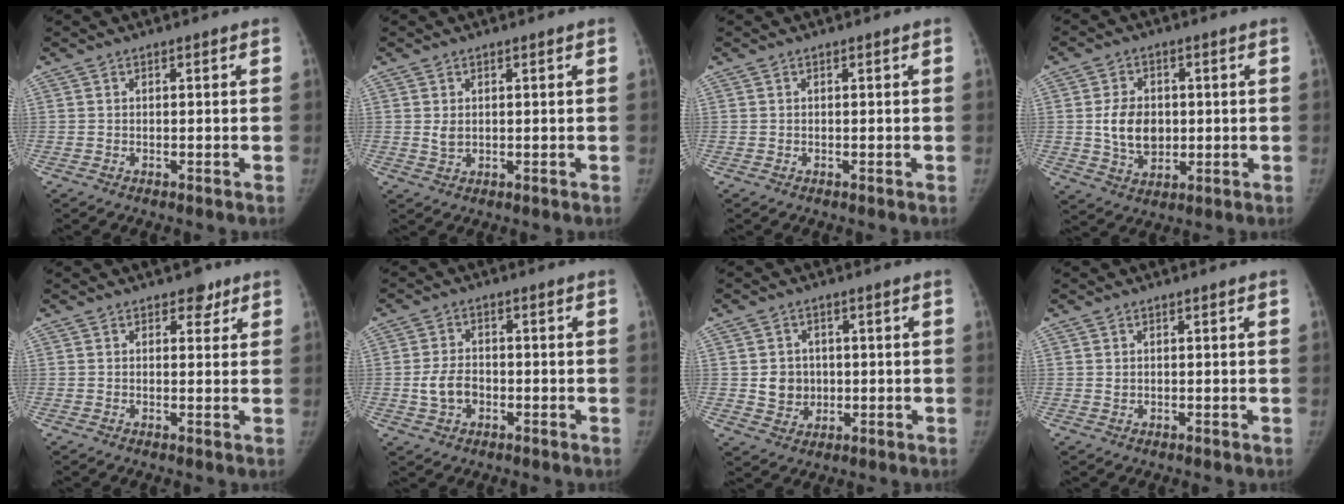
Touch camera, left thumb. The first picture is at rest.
{"total": 1.9, "force": [0.5, 1.3, 1.4], "torque": [-0.021, -0.006, 0.014]}
{"total": 0.0}
{"total": 8.7, "force": [0.4, 6.5, 5.9], "torque": [-0.079, -0.007, 0.013]}
{"total": 2.7, "force": [1.7, 1.8, 1.0], "torque": [0.007, -0.008, 0.019]}
{"total": 5.3, "force": [-1.2, 3.8, 3.5], "torque": [-0.062, 0.013, -0.021]}
{"total": 5.6, "force": [0.2, 5.1, 2.3], "torque": [-0.013, 0.001, 0.009]}
{"total": 0.7, "force": [0.2, 0.5, 0.4], "torque": [-0.004, -0.002, 0.006]}